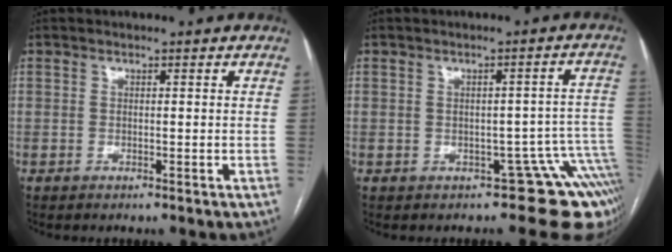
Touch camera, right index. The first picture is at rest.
{"total": 8.2, "force": [-5.1, 4.1, 4.9], "torque": [-0.019, 0.040, -0.055]}